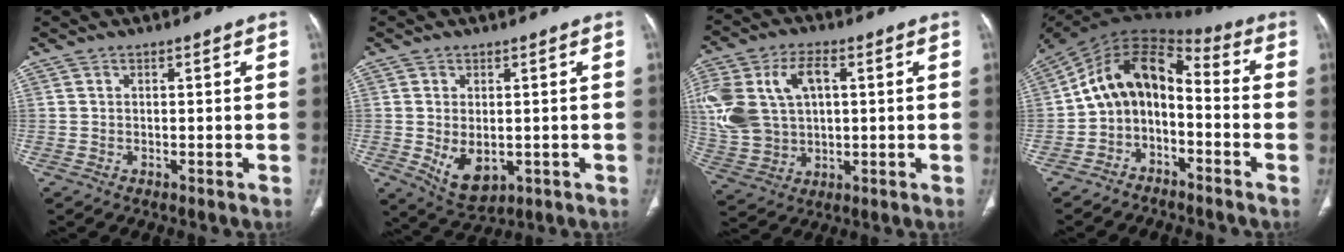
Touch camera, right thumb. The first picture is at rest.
{"total": 7.2, "force": [-1.2, 4.4, 5.5], "torque": [-0.086, -0.011, -0.002]}
{"total": 18.7, "force": [3.6, 12.6, 13.3], "torque": [-0.305, 0.015, 0.079]}
{"total": 12.5, "force": [-3.4, 8.5, 8.6], "torque": [-0.127, 0.091, -0.069]}